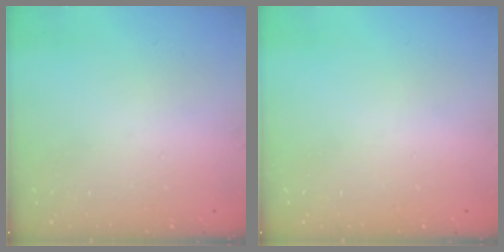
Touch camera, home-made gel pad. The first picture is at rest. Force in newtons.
{"total": 0.0}